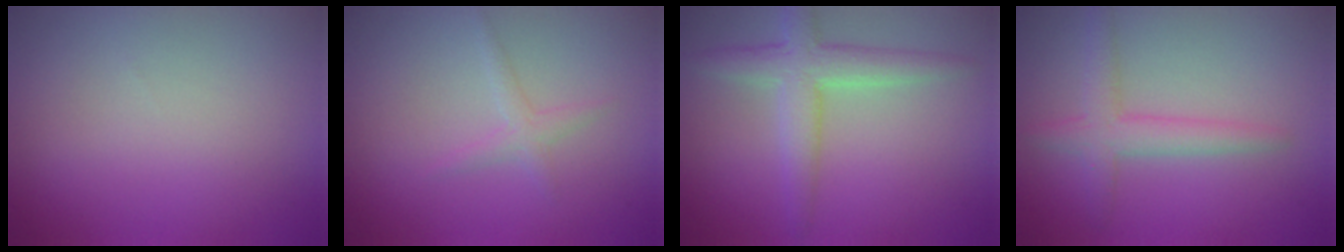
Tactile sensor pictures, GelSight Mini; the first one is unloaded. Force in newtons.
{"total": 1.2, "press": 1.2, "slide": 0.1}
{"total": 3.9, "press": 3.9, "slide": 0.1}
{"total": 2.8, "press": 2.8, "slide": 0.1}